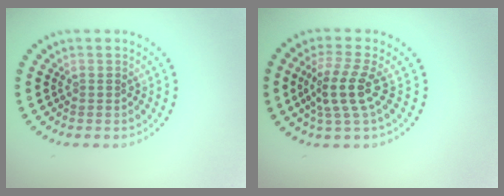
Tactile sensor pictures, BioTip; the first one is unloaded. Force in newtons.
{"total": 3.6, "press": 3.0, "slide": 2.0}